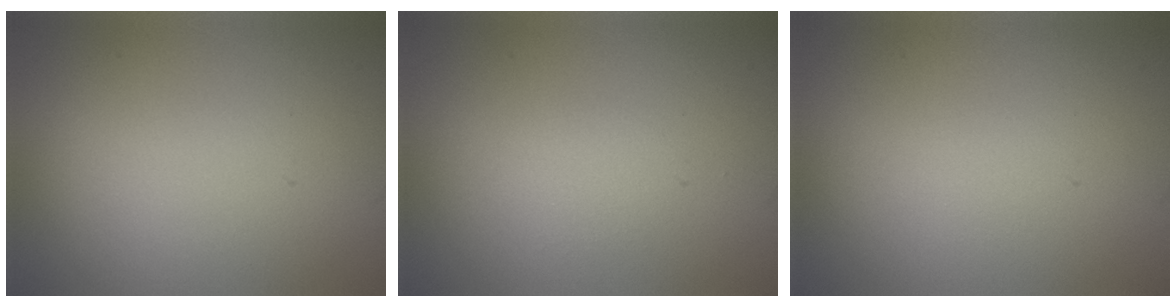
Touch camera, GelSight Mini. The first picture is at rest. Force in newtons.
{"total": 0.9, "press": 0.9, "slide": 0.1}
{"total": 0.0}